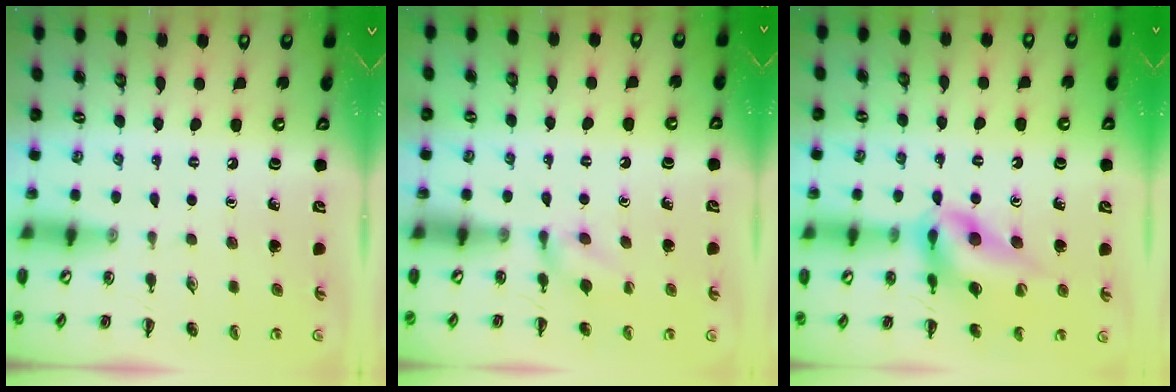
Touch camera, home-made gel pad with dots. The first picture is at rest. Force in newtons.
{"total": 6.0, "press": 5.7, "slide": 2.0}
{"total": 12.8, "press": 12.1, "slide": 4.3}